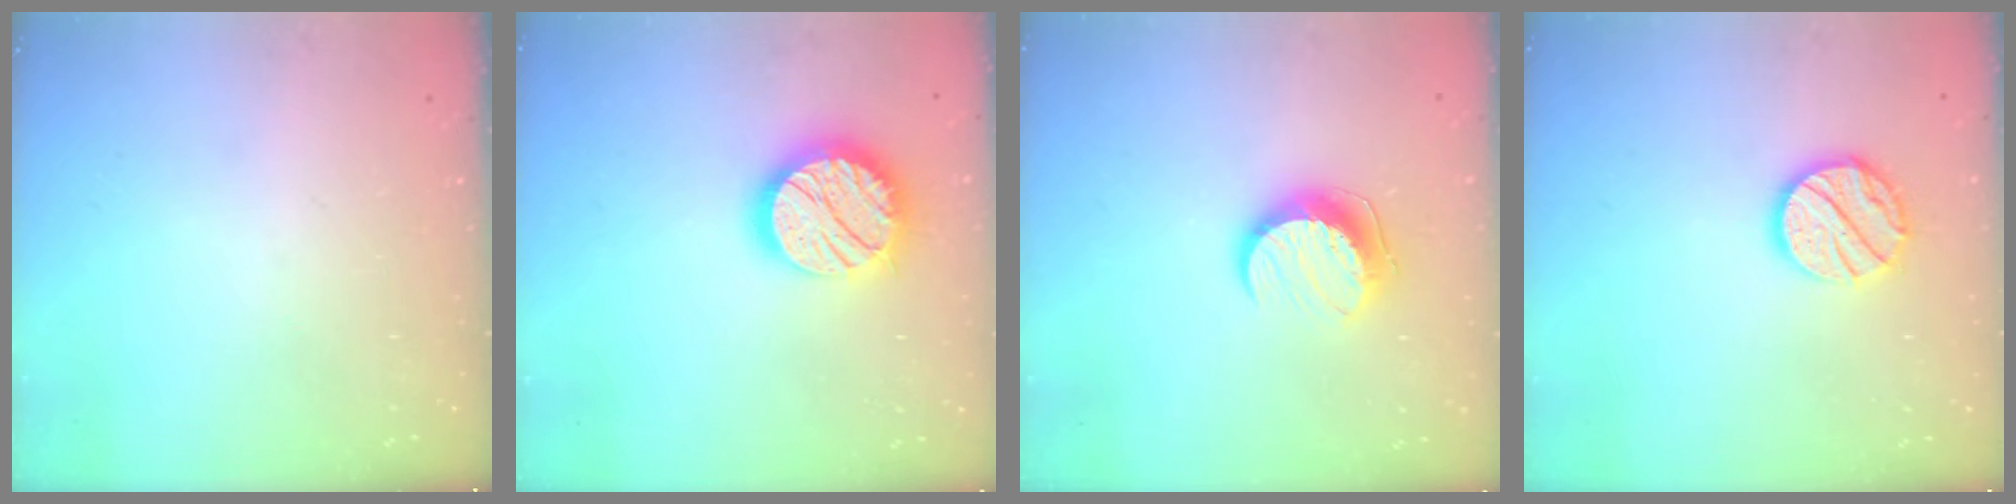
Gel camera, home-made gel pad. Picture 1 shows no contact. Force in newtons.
{"total": 19.0, "press": 19.0, "slide": 1.0}
{"total": 10.3, "press": 10.3, "slide": 0.2}
{"total": 11.9, "press": 11.9, "slide": 1.0}